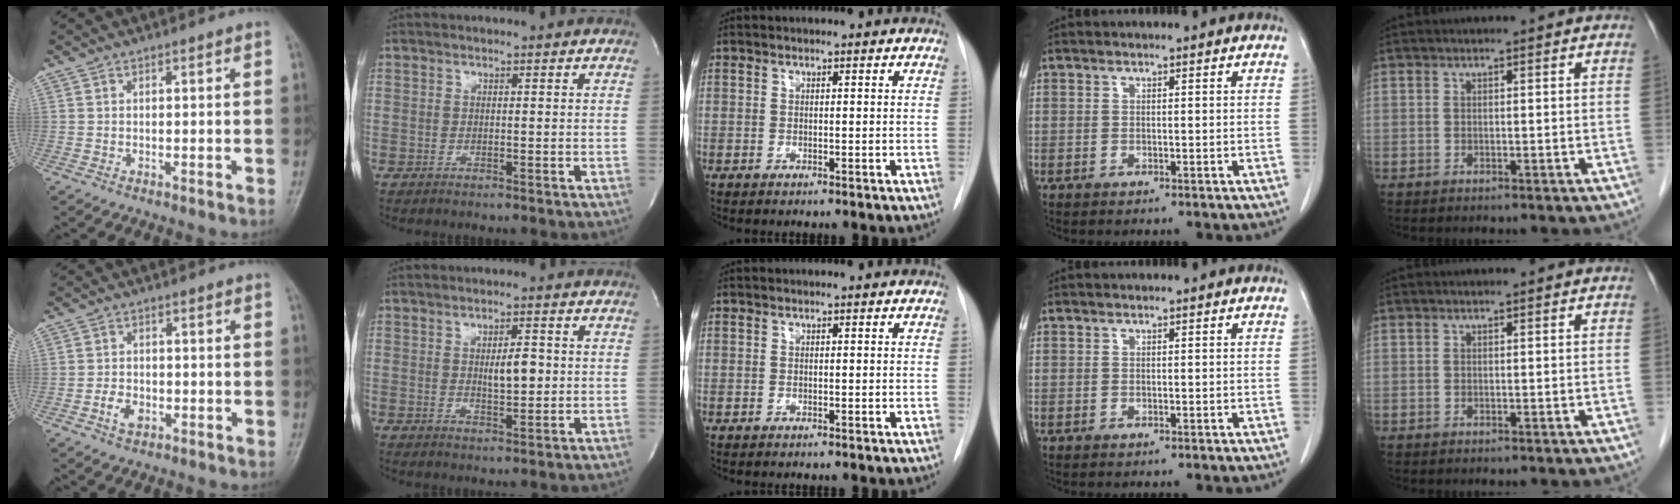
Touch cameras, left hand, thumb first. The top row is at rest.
{"thumb": {"total": 3.7, "force": [-1.4, 2.5, 2.2], "torque": [-0.035, 0.008, -0.026]}, "index": {"total": 4.1, "force": [0.3, 1.4, 3.9], "torque": [-0.063, -0.001, 0.006]}}